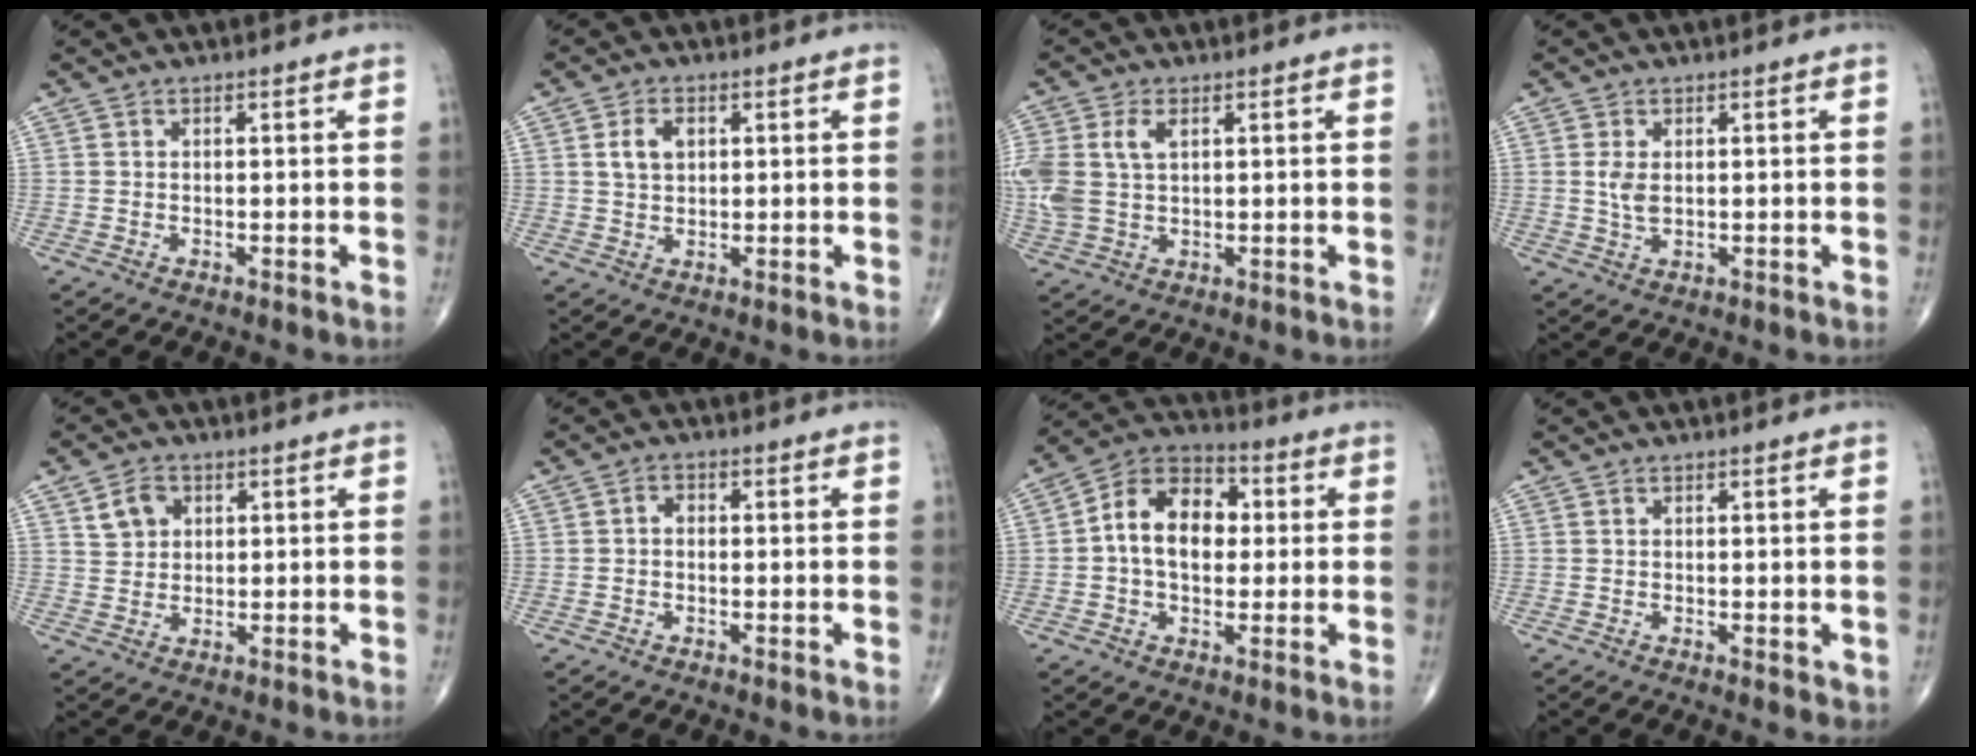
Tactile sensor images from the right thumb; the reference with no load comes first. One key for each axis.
{"total": 4.4, "fx": 1.2, "fy": 3.0, "fz": 3.0, "tx": -0.048, "ty": 0.000, "tz": 0.023}
{"total": 9.7, "fx": 2.1, "fy": 6.1, "fz": 7.3, "tx": -0.183, "ty": 0.011, "tz": 0.049}
{"total": 3.0, "fx": 0.5, "fy": 1.7, "fz": 2.4, "tx": -0.050, "ty": -0.004, "tz": 0.013}
{"total": 4.7, "fx": 1.9, "fy": 3.8, "fz": 2.2, "tx": -0.020, "ty": -0.006, "tz": 0.035}
{"total": 1.8, "fx": -0.1, "fy": 1.4, "fz": 1.2, "tx": -0.012, "ty": 0.010, "tz": -0.006}
{"total": 13.2, "fx": 1.1, "fy": 9.0, "fz": 9.5, "tx": -0.136, "ty": 0.027, "tz": 0.007}
{"total": 1.8, "fx": 0.0, "fy": 0.7, "fz": 1.6, "tx": -0.019, "ty": -0.007, "tz": -0.001}